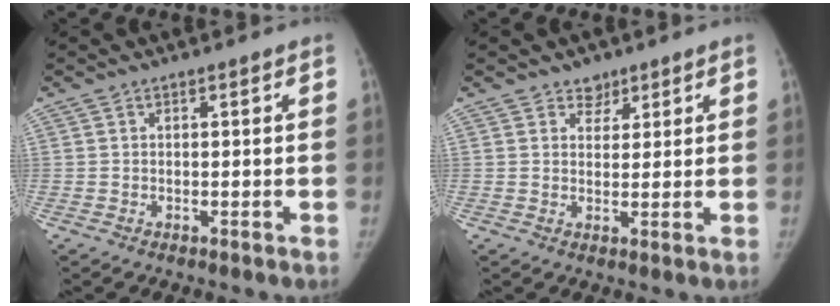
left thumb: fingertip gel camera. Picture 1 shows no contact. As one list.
[{"total": 3.0, "force": [2.1, 2.0, 0.5], "torque": [0.015, -0.012, 0.029]}]